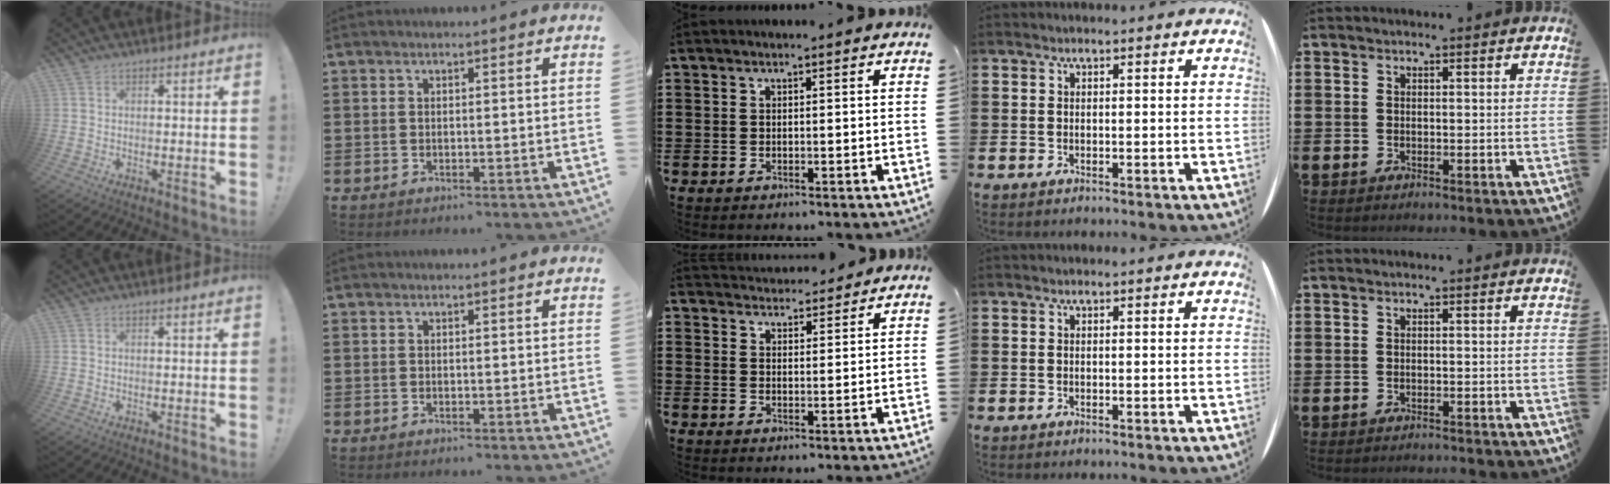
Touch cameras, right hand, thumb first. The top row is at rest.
{"middle": {"total": 3.3, "force": [3.3, 0.5, -0.3], "torque": [0.006, -0.014, 0.061]}, "little": {"total": 0.5, "force": [-0.5, -0.1, 0.0], "torque": [-0.001, -0.002, -0.011]}}